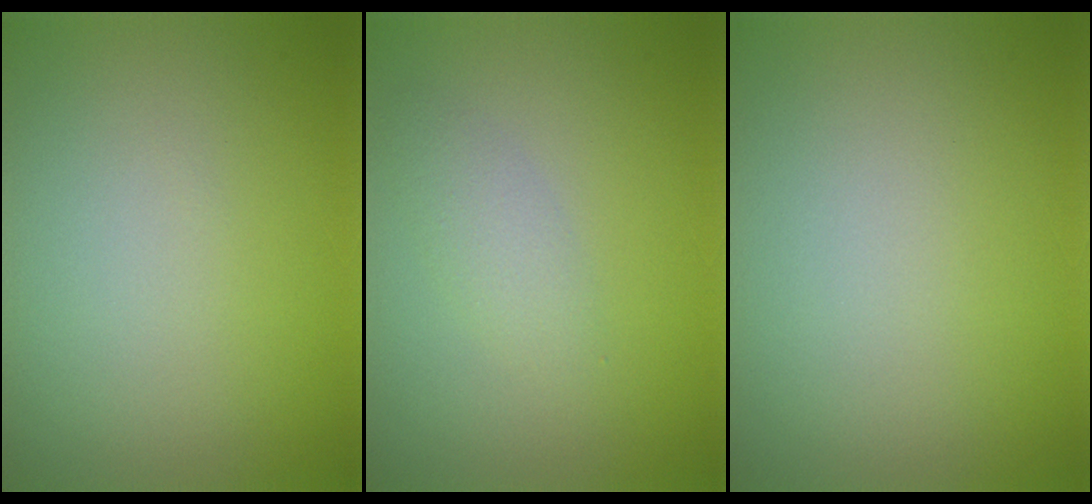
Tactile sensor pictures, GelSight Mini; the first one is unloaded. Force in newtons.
{"total": 1.6, "press": 1.6, "slide": 0.1}
{"total": 0.0}